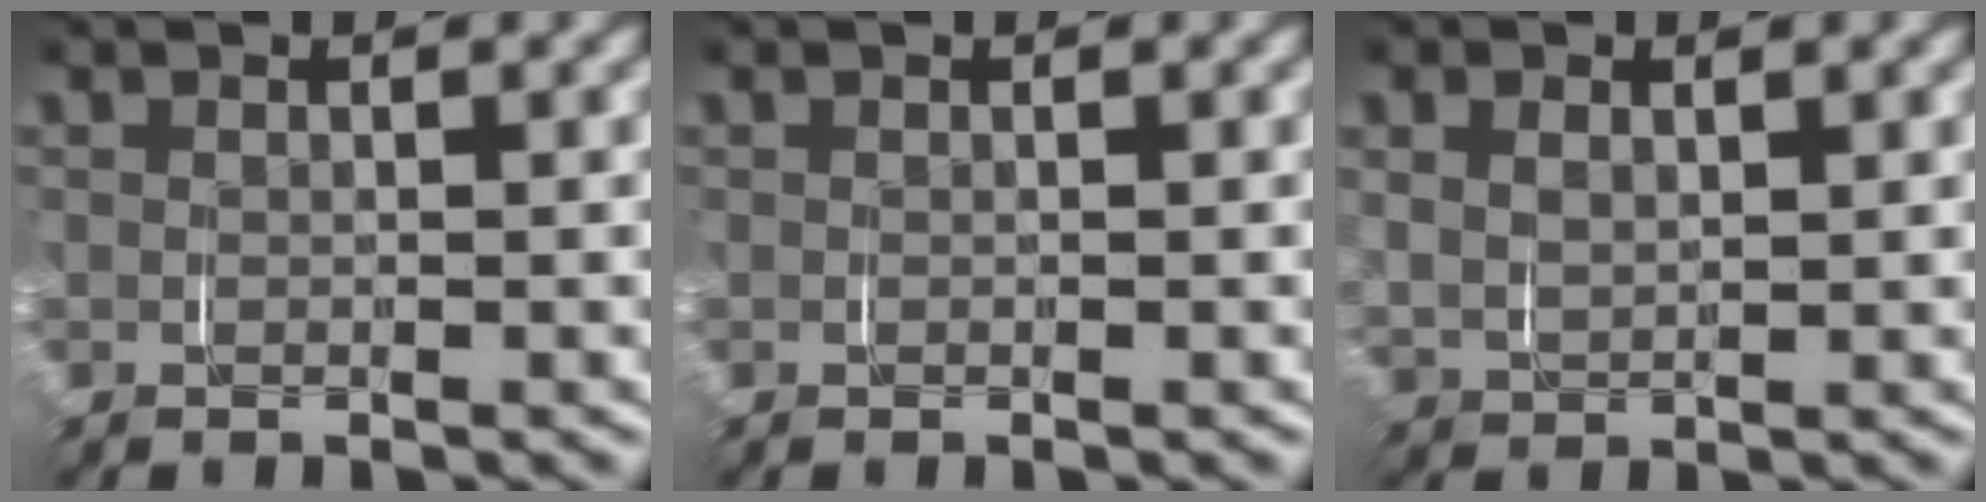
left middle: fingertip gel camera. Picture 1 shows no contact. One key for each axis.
{"total": 0.0}
{"total": 2.6, "fx": 1.2, "fy": 1.8, "fz": 1.5, "tx": -0.045, "ty": -0.005, "tz": 0.030}